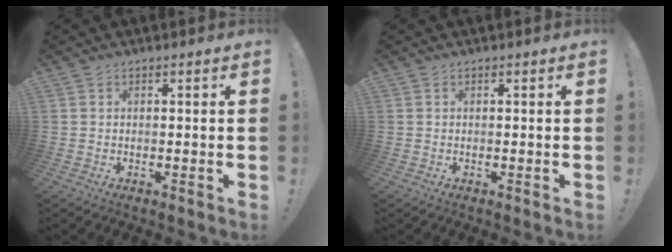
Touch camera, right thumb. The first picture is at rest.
{"total": 0.0}